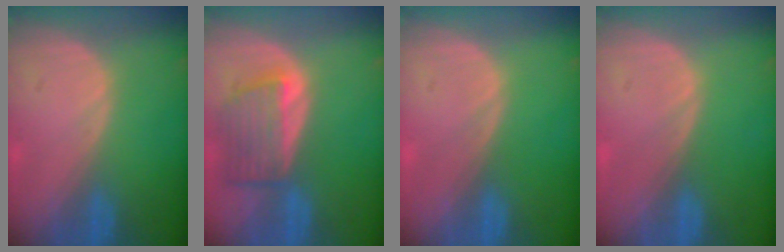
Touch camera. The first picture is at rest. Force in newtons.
{"total": 6.4, "press": 6.3, "slide": 1.3}
{"total": 0.0}
{"total": 0.0}